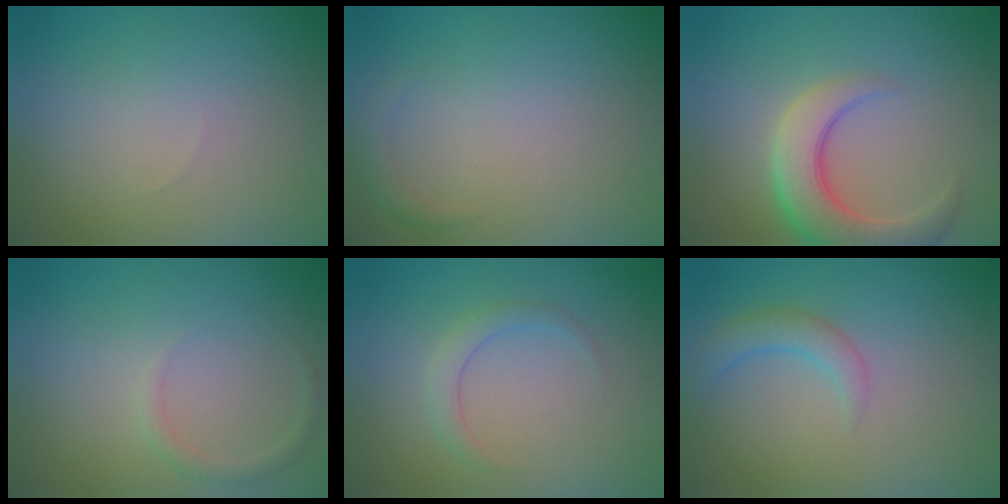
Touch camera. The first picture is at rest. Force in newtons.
{"total": 1.1, "press": 1.1, "slide": 0.1}
{"total": 6.3, "press": 6.3, "slide": 0.6}
{"total": 1.2, "press": 1.2, "slide": 0.0}
{"total": 1.8, "press": 1.8, "slide": 0.1}
{"total": 2.3, "press": 2.3, "slide": 0.2}